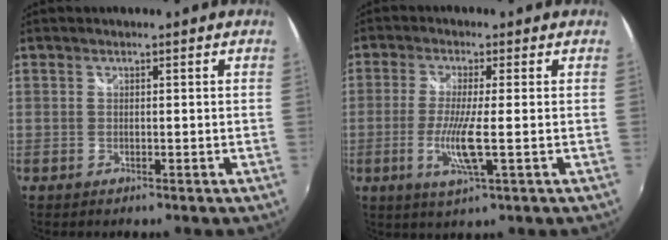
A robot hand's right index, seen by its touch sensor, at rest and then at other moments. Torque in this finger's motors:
{"motor_torque": [0.47, 0.05, 0.20, 0.12]}